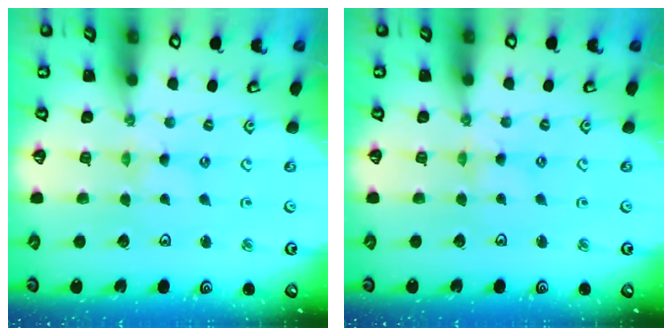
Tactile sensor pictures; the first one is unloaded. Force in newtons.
{"total": 1.1, "press": 1.0, "slide": 0.1}